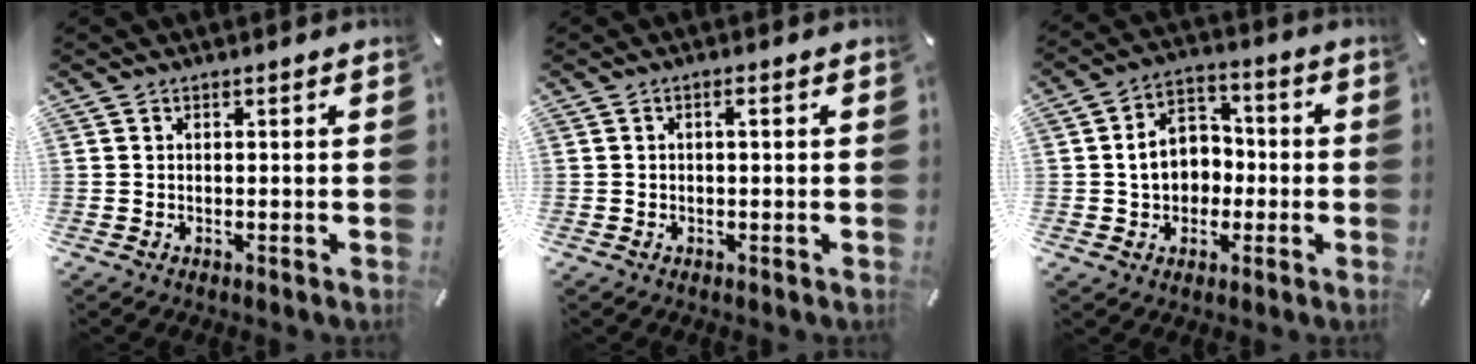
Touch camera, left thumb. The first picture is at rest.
{"total": 1.3, "force": [0.1, 0.4, 1.2], "torque": [-0.024, 0.002, 0.000]}
{"total": 9.3, "force": [-0.6, 8.0, 4.8], "torque": [-0.081, 0.019, -0.010]}